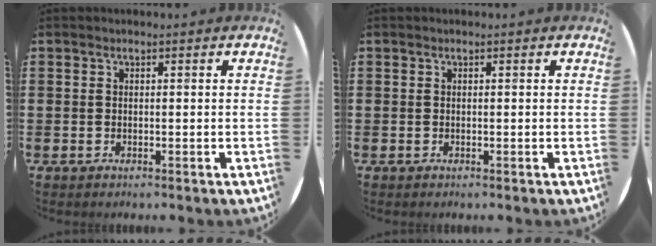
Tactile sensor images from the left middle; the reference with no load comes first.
{"total": 0.0}